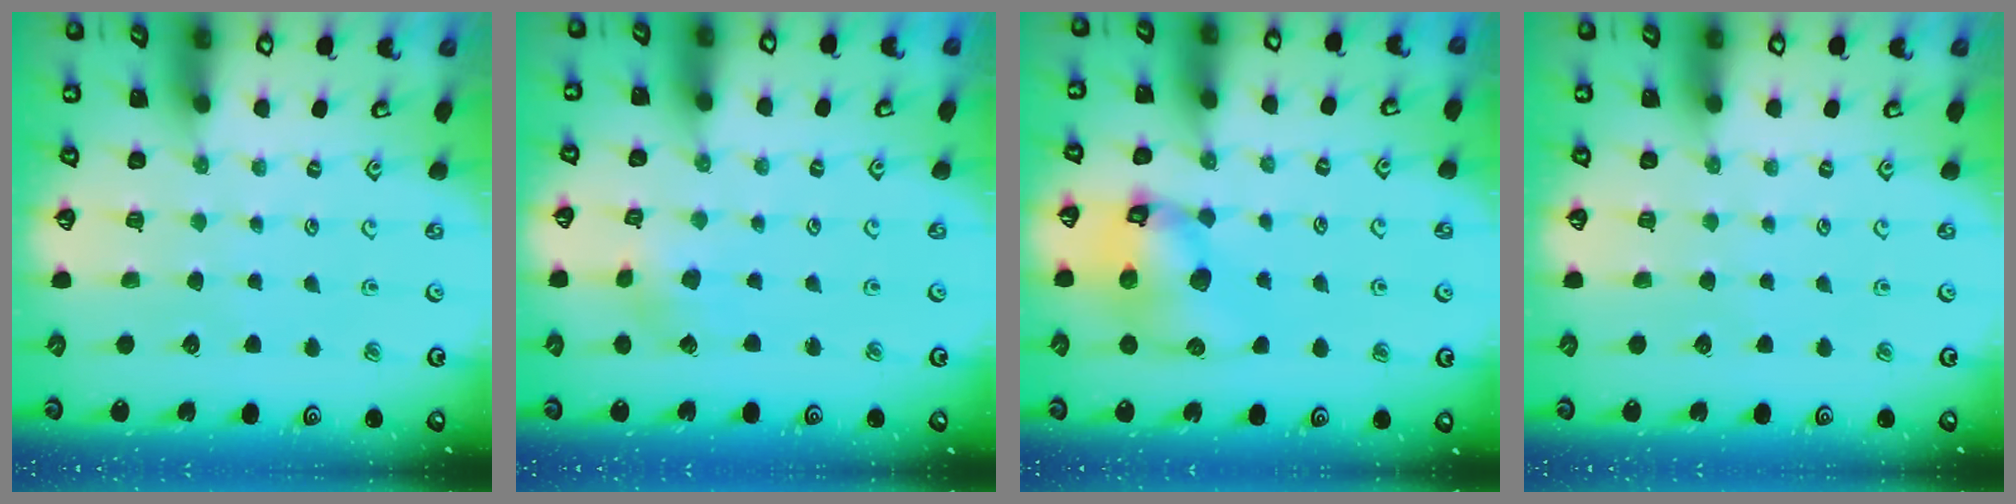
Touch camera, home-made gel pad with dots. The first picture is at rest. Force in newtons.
{"total": 2.7, "press": 2.6, "slide": 0.3}
{"total": 12.9, "press": 12.8, "slide": 1.7}
{"total": 0.0}